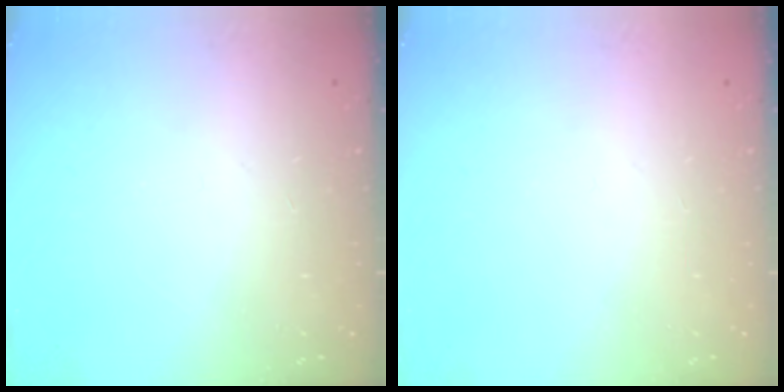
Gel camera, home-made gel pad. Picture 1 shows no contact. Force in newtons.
{"total": 0.0}